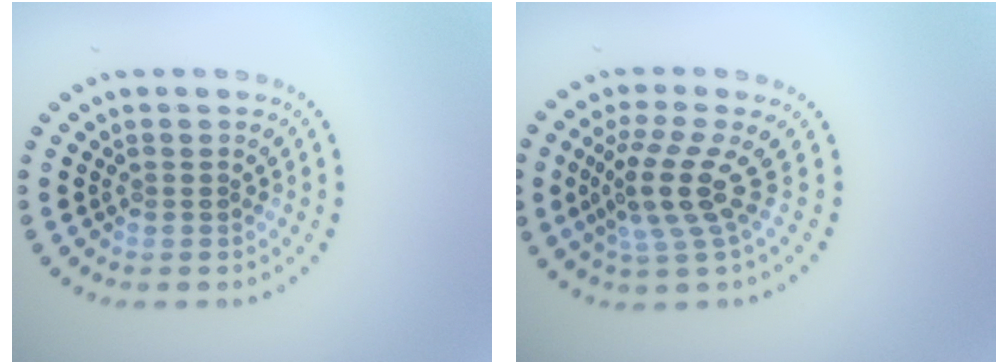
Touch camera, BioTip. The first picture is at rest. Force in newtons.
{"total": 4.0, "press": 2.8, "slide": 2.8}